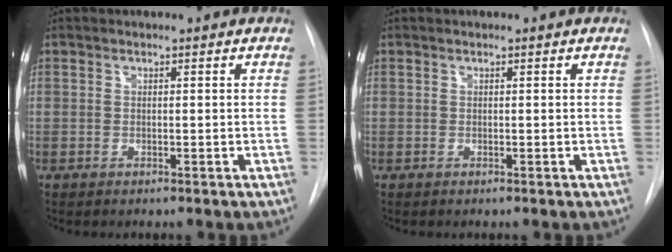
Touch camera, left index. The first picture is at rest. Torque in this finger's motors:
{"motor_torque": [-0.09, 0.11, 0.00, 0.00]}